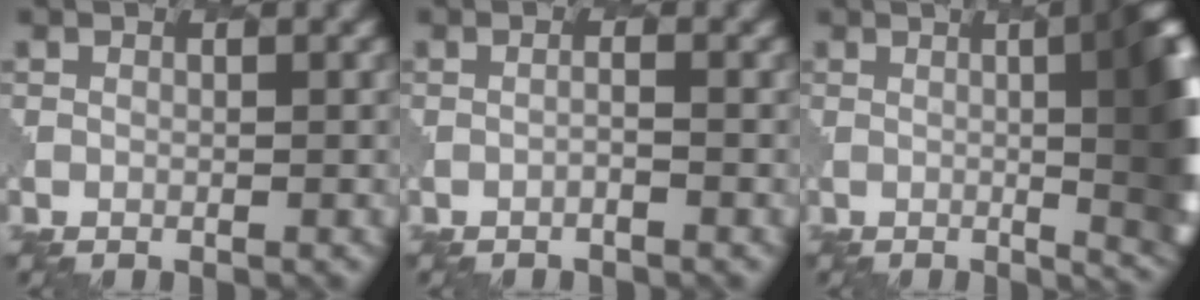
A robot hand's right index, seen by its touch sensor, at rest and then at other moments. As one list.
[{"total": 0.7, "force": [-0.3, -0.5, -0.2], "torque": [0.002, 0.008, -0.015]}, {"total": 15.9, "force": [0.2, 6.3, 14.6], "torque": [-0.092, 0.011, -0.004]}]